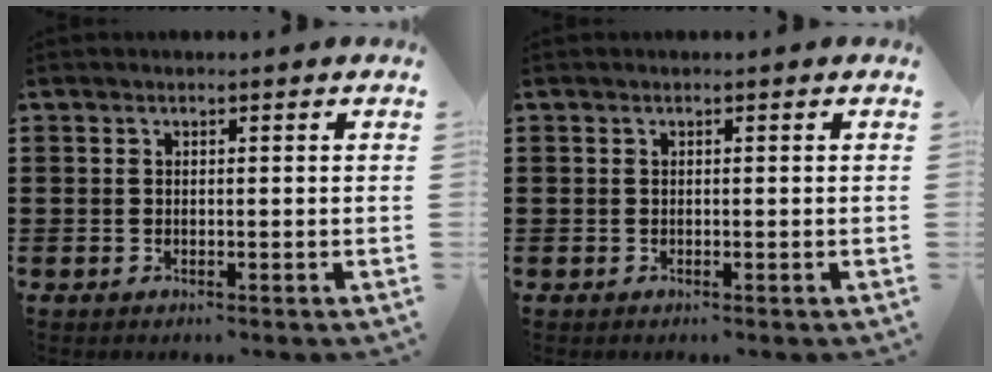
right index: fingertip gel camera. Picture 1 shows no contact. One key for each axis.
{"total": 0.0}